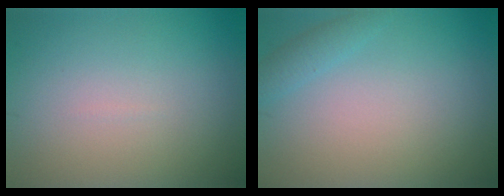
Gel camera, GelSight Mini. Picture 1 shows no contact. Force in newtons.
{"total": 1.3, "press": 1.3, "slide": 0.1}